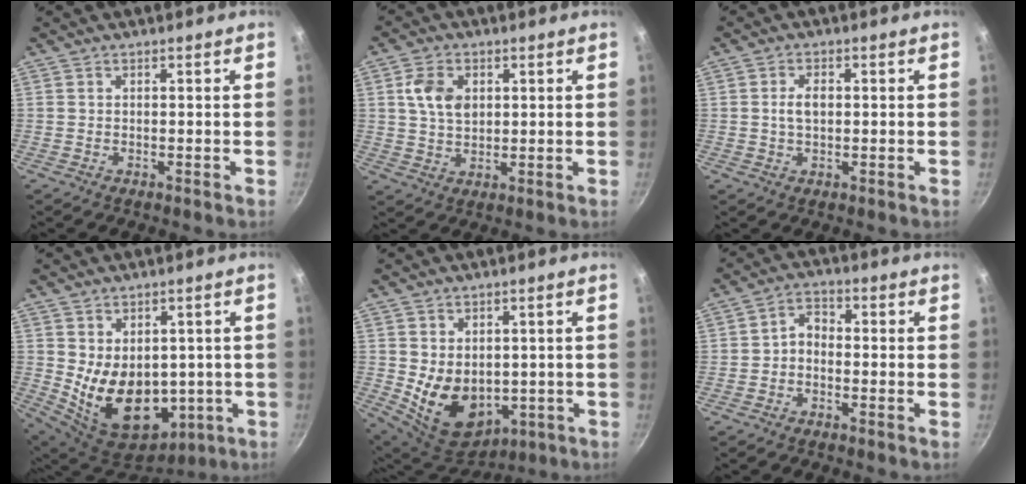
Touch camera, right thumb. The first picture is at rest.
{"total": 6.9, "force": [1.8, 4.8, 4.6], "torque": [-0.073, -0.004, 0.033]}
{"total": 3.6, "force": [0.3, 2.1, 2.9], "torque": [-0.042, 0.007, 0.002]}
{"total": 16.3, "force": [-0.6, 11.7, 11.3], "torque": [-0.156, -0.027, 0.028]}
{"total": 12.4, "force": [-0.4, 9.1, 8.3], "torque": [-0.113, -0.022, 0.024]}
{"total": 3.6, "force": [-1.2, 2.5, 2.3], "torque": [-0.033, 0.024, -0.030]}